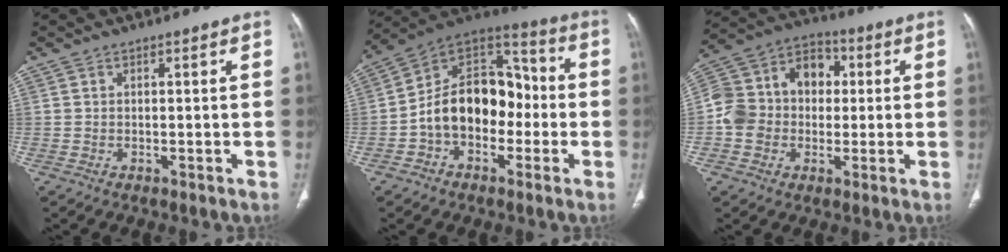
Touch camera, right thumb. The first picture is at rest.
{"total": 17.3, "force": [-2.8, 12.0, 12.1], "torque": [-0.161, 0.055, -0.054]}
{"total": 14.1, "force": [0.1, 11.8, 7.7], "torque": [-0.111, 0.046, -0.005]}